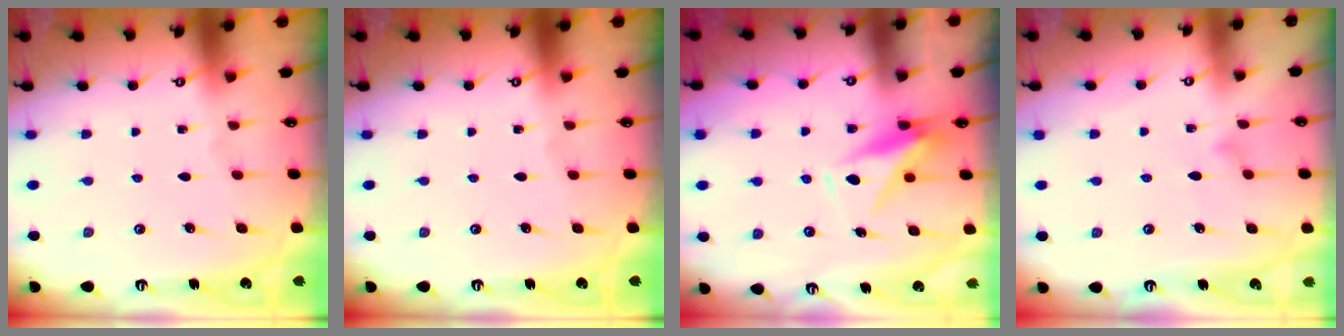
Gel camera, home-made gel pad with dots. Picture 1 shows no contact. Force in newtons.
{"total": 0.0}
{"total": 8.1, "press": 8.0, "slide": 1.2}
{"total": 7.6, "press": 7.6, "slide": 0.5}